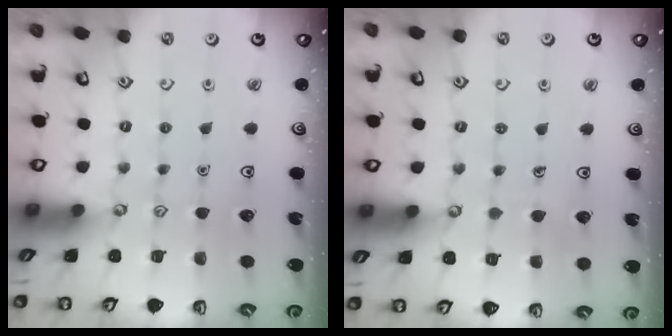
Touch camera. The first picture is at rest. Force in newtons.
{"total": 3.3, "press": 3.3, "slide": 0.2}